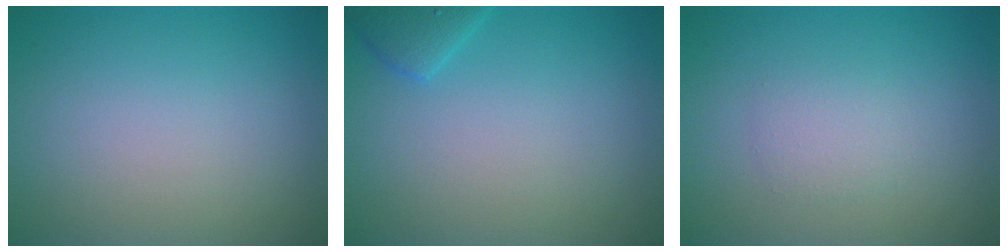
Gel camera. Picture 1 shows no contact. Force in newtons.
{"total": 1.8, "press": 1.8, "slide": 0.1}
{"total": 1.5, "press": 1.5, "slide": 0.1}